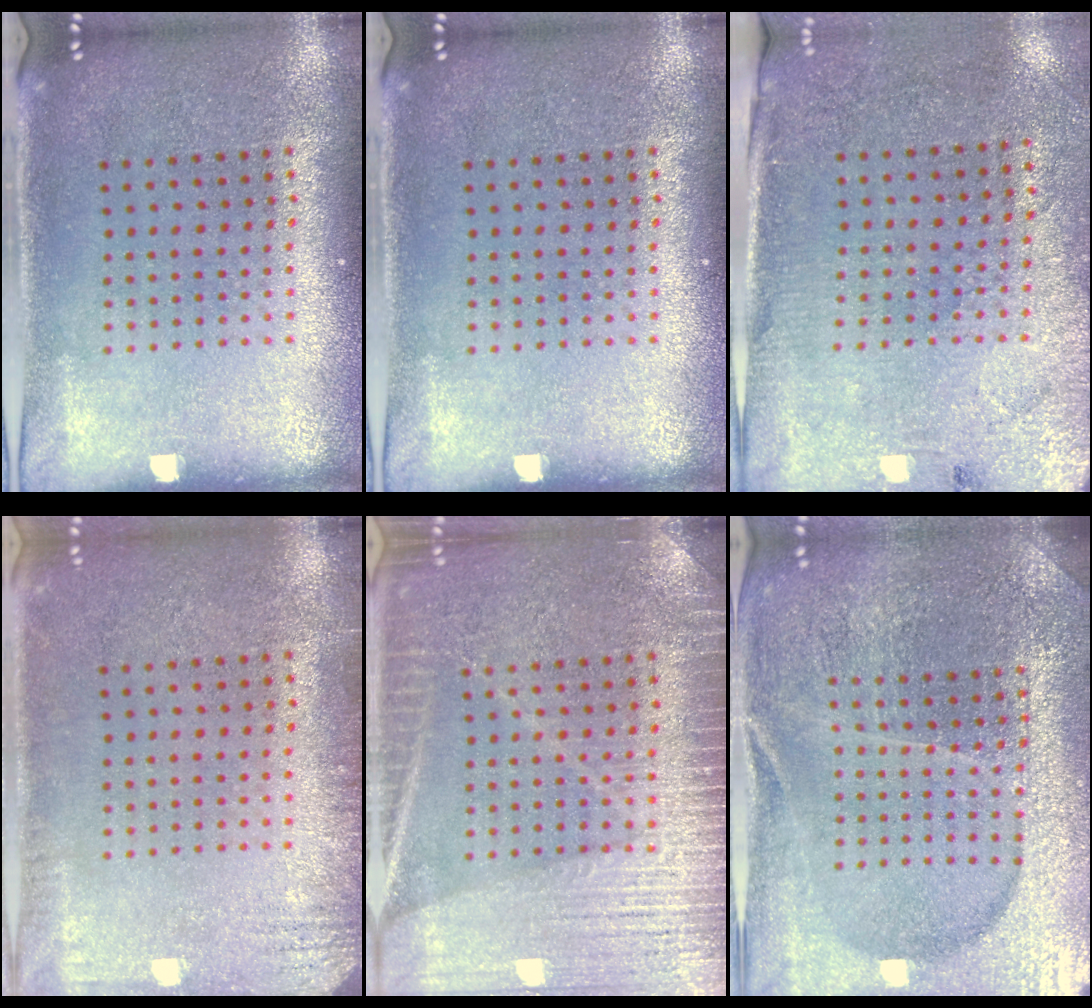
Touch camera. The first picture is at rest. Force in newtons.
{"total": 0.0}
{"total": 2.7, "press": 2.4, "slide": 1.3}
{"total": 2.1, "press": 2.1, "slide": 0.2}
{"total": 5.4, "press": 5.3, "slide": 0.9}
{"total": 5.0, "press": 4.6, "slide": 1.9}